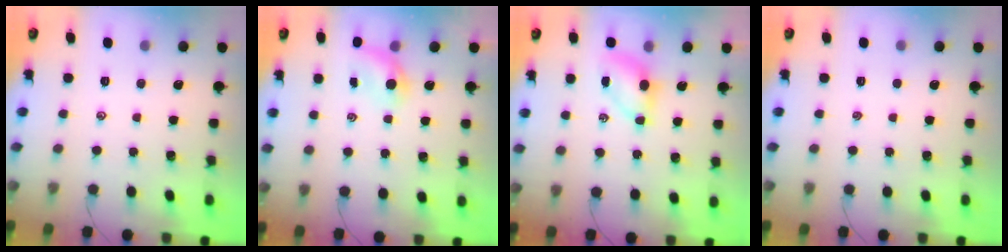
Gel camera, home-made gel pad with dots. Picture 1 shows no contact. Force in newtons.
{"total": 5.7, "press": 5.7, "slide": 0.7}
{"total": 5.4, "press": 5.4, "slide": 0.7}
{"total": 0.0}